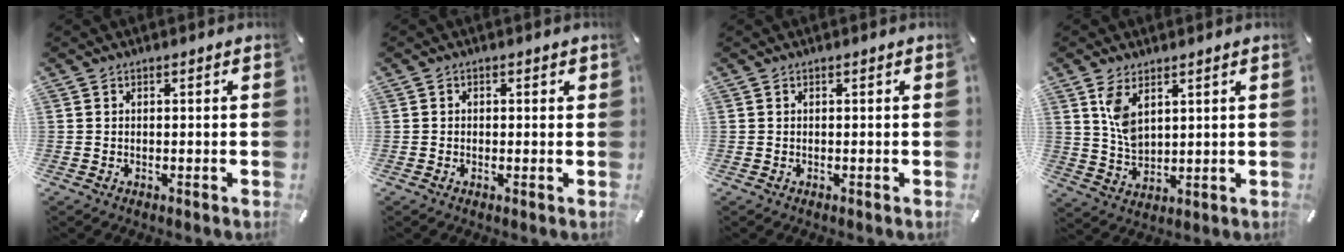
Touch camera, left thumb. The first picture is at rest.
{"total": 0.9, "force": [-0.2, 0.8, 0.2], "torque": [-0.003, 0.005, -0.006]}
{"total": 0.0}
{"total": 6.9, "force": [3.8, 3.8, 4.4], "torque": [-0.109, -0.015, 0.068]}